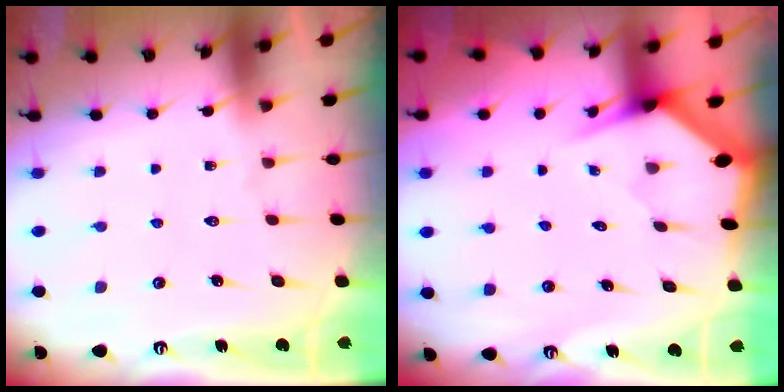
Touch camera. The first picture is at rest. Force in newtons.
{"total": 2.8, "press": 2.8, "slide": 0.3}